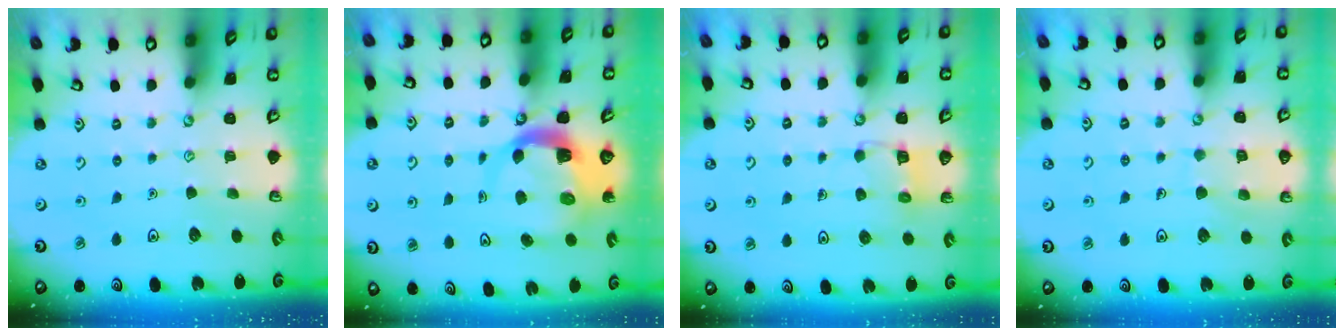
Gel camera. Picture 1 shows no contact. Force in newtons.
{"total": 6.6, "press": 6.5, "slide": 0.8}
{"total": 5.1, "press": 5.1, "slide": 0.3}
{"total": 6.0, "press": 5.9, "slide": 0.5}